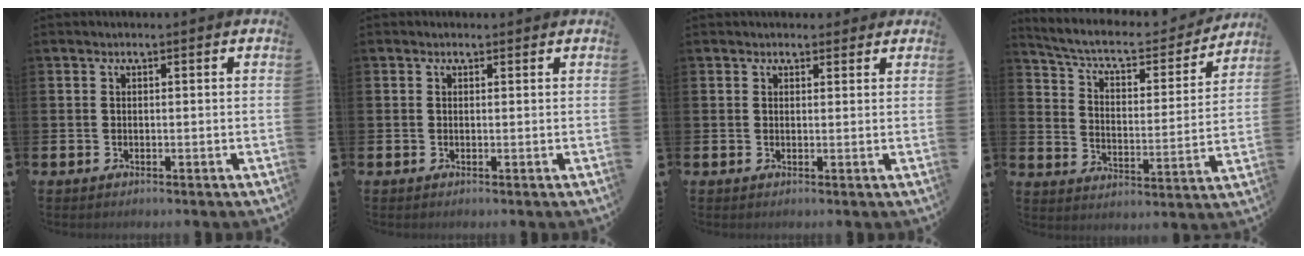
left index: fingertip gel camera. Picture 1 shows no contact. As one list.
[{"total": 0.0}, {"total": 1.5, "force": [1.2, 0.8, 0.0], "torque": [0.006, 0.003, 0.021]}, {"total": 7.0, "force": [6.1, 2.0, 2.8], "torque": [-0.089, -0.042, 0.100]}]